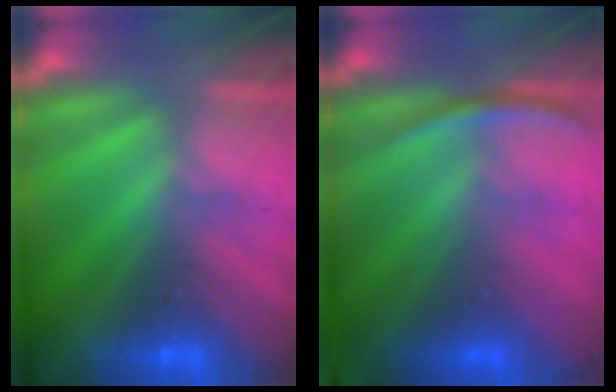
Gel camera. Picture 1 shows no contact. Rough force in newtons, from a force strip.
{"total": 2.8}